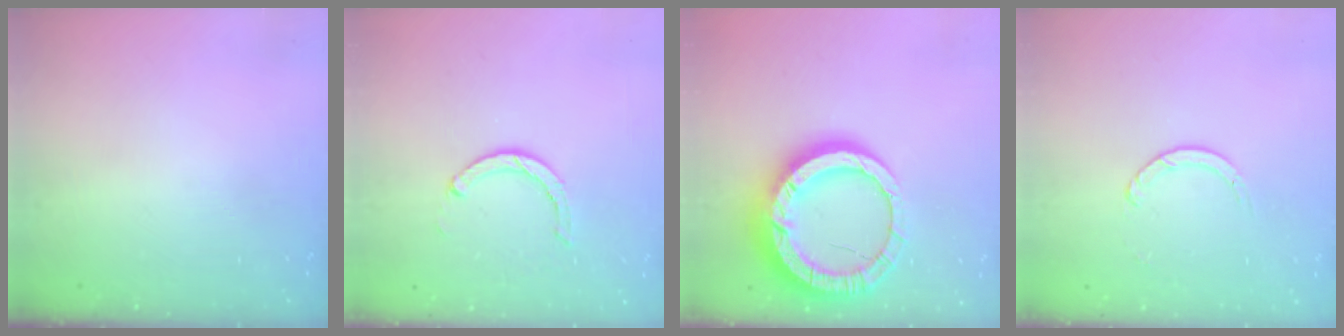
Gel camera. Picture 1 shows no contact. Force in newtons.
{"total": 3.9, "press": 3.8, "slide": 0.4}
{"total": 19.3, "press": 19.2, "slide": 1.9}
{"total": 2.7, "press": 2.7, "slide": 0.3}